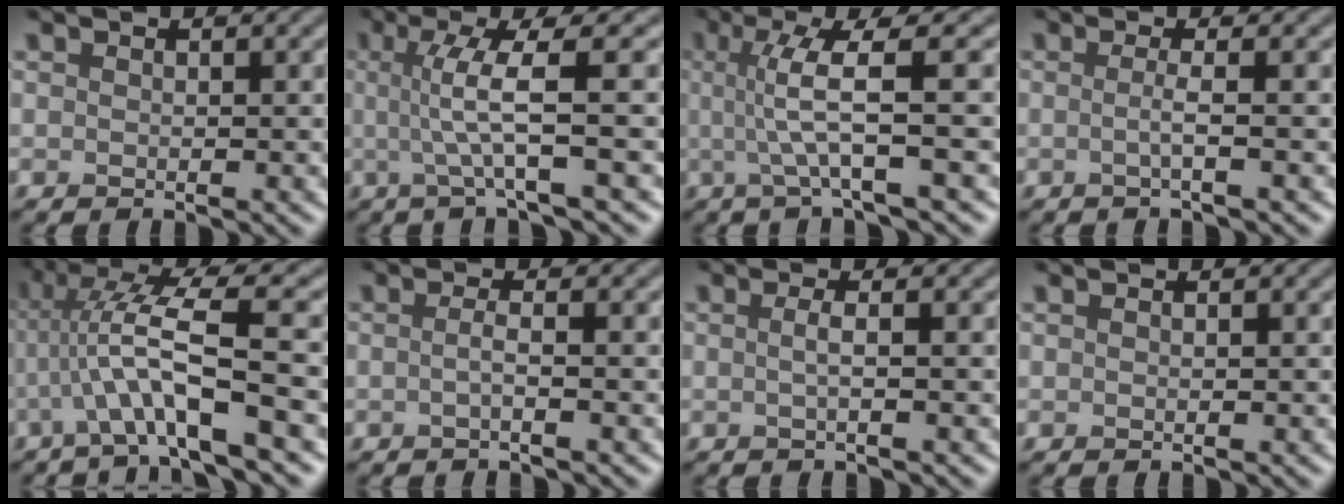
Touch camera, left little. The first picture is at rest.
{"total": 5.0, "force": [0.3, 0.7, 5.0], "torque": [-0.090, 0.002, 0.002]}
{"total": 5.2, "force": [0.5, 0.6, 5.1], "torque": [-0.094, 0.002, 0.007]}
{"total": 1.8, "force": [-0.2, 0.5, 1.7], "torque": [-0.027, -0.004, -0.013]}
{"total": 6.5, "force": [-1.2, 0.7, 6.3], "torque": [-0.122, 0.016, -0.026]}
{"total": 1.5, "force": [-0.3, 0.4, 1.4], "torque": [-0.019, -0.001, -0.012]}
{"total": 1.6, "force": [0.0, 0.5, 1.5], "torque": [-0.022, 0.000, -0.008]}
{"total": 0.0}